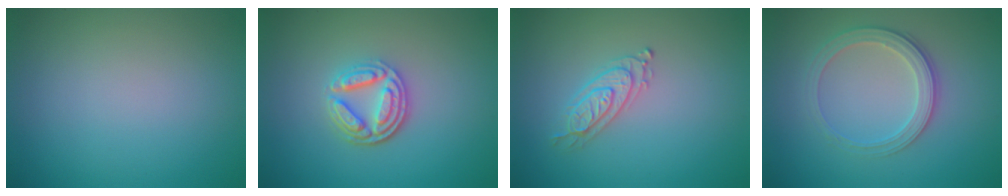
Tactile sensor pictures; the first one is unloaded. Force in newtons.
{"total": 4.1, "press": 3.2, "slide": 2.5}
{"total": 2.1, "press": 2.1, "slide": 0.5}
{"total": 2.8, "press": 2.7, "slide": 0.8}